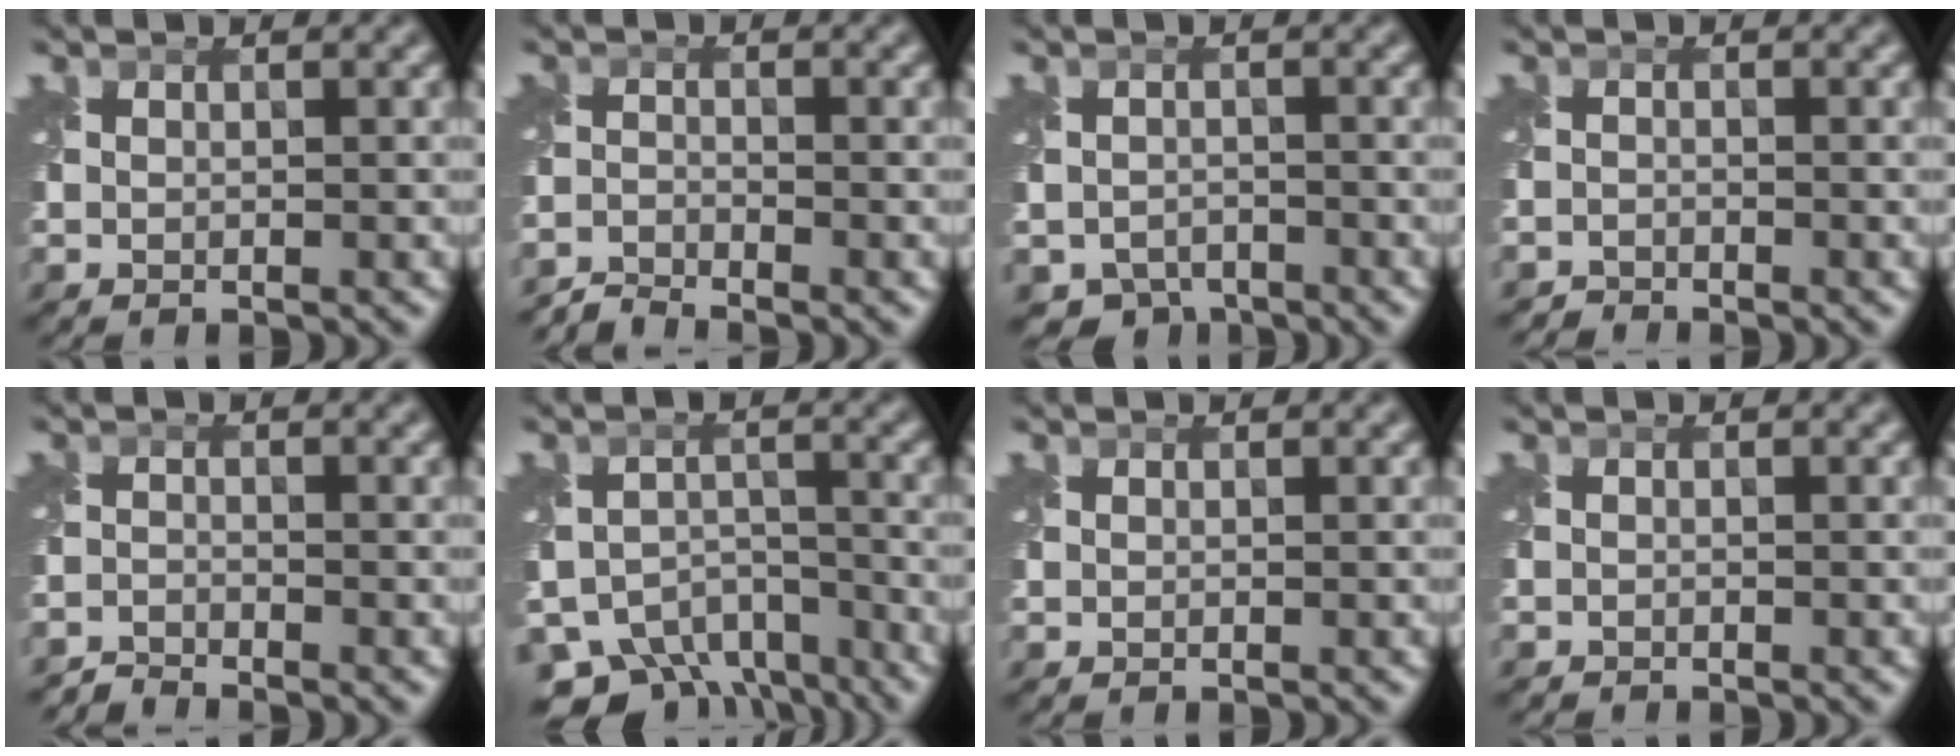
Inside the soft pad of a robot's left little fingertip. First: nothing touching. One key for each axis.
{"total": 2.4, "fx": -2.4, "fy": 0.0, "fz": 0.0, "tx": 0.002, "ty": -0.006, "tz": -0.058}
{"total": 3.3, "fx": -2.6, "fy": 1.9, "fz": 0.5, "tx": -0.001, "ty": -0.015, "tz": -0.047}
{"total": 1.5, "fx": -1.4, "fy": 0.1, "fz": -0.3, "tx": 0.007, "ty": -0.006, "tz": -0.033}
{"total": 1.9, "fx": -1.9, "fy": 0.0, "fz": -0.2, "tx": 0.006, "ty": -0.005, "tz": -0.048}
{"total": 10.4, "fx": -8.4, "fy": 5.3, "fz": 2.9, "tx": -0.034, "ty": -0.012, "tz": -0.118}
{"total": 0.0}
{"total": 0.6, "fx": -0.6, "fy": 0.1, "fz": -0.1, "tx": 0.003, "ty": -0.008, "tz": -0.012}